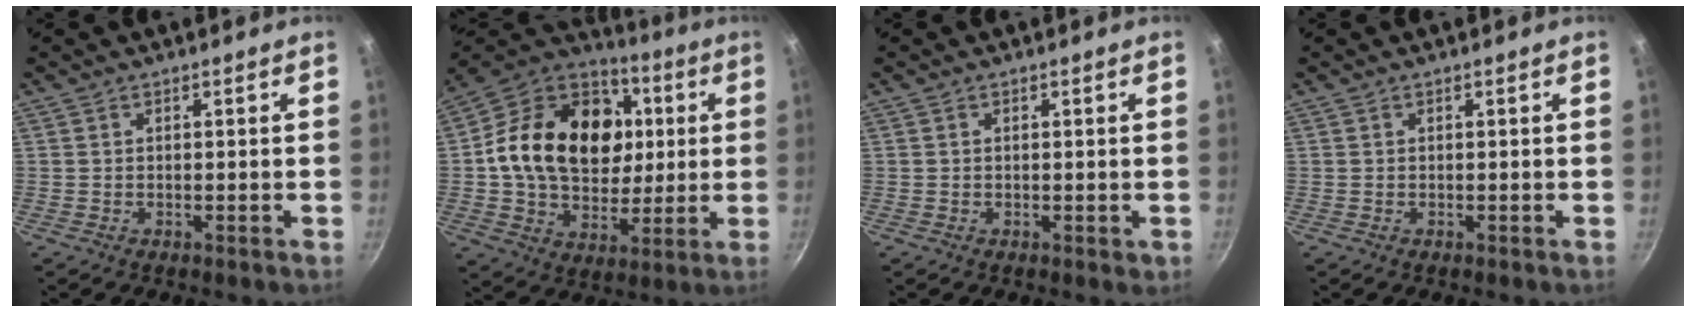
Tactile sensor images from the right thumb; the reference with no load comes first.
{"total": 25.5, "force": [3.7, 19.0, 16.6], "torque": [-0.258, 0.019, 0.061]}
{"total": 0.9, "force": [0.1, 0.6, 0.6], "torque": [-0.006, 0.000, 0.001]}
{"total": 0.0}